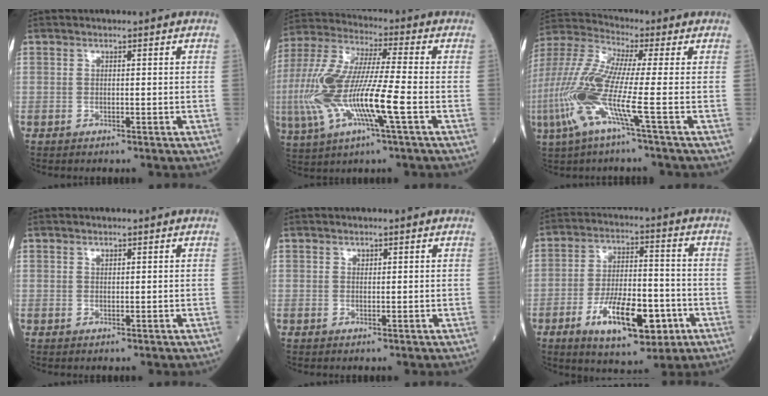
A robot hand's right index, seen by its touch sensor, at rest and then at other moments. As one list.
[{"total": 17.0, "force": [-3.8, 2.0, 16.4], "torque": [-0.360, -0.011, -0.074]}, {"total": 13.1, "force": [-3.7, 0.3, 12.5], "torque": [-0.288, -0.004, -0.088]}, {"total": 0.6, "force": [0.4, 0.3, 0.3], "torque": [-0.005, -0.003, 0.006]}, {"total": 0.5, "force": [0.4, 0.4, 0.2], "torque": [-0.001, -0.002, 0.004]}, {"total": 13.2, "force": [-5.3, 4.8, 11.0], "torque": [-0.192, -0.001, -0.081]}]